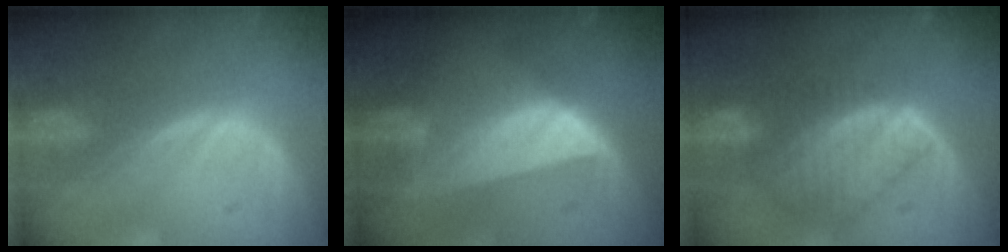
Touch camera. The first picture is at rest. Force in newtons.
{"total": 7.9, "press": 7.0, "slide": 3.7}
{"total": 8.9, "press": 7.7, "slide": 4.5}